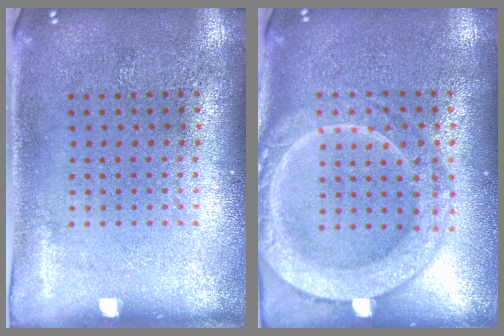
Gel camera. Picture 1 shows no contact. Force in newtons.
{"total": 2.2, "press": 2.2, "slide": 0.3}